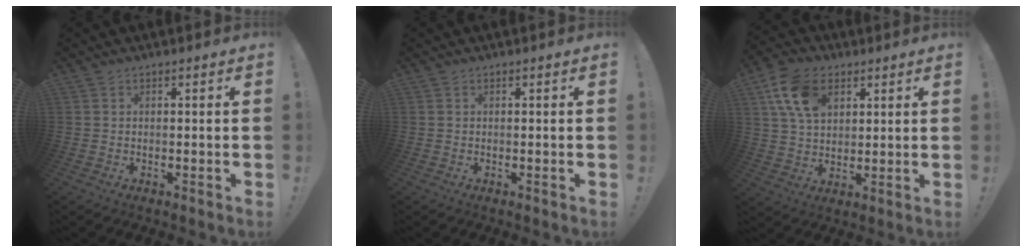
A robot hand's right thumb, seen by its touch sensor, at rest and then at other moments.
{"total": 0.0}
{"total": 13.9, "force": [6.1, 9.5, 8.0], "torque": [-0.130, -0.009, 0.120]}